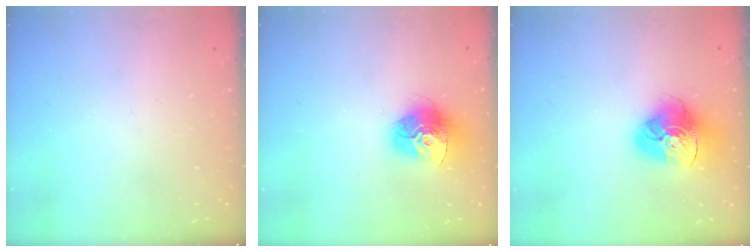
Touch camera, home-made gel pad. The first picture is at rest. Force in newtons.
{"total": 15.8, "press": 15.7, "slide": 1.6}
{"total": 15.5, "press": 15.4, "slide": 1.7}